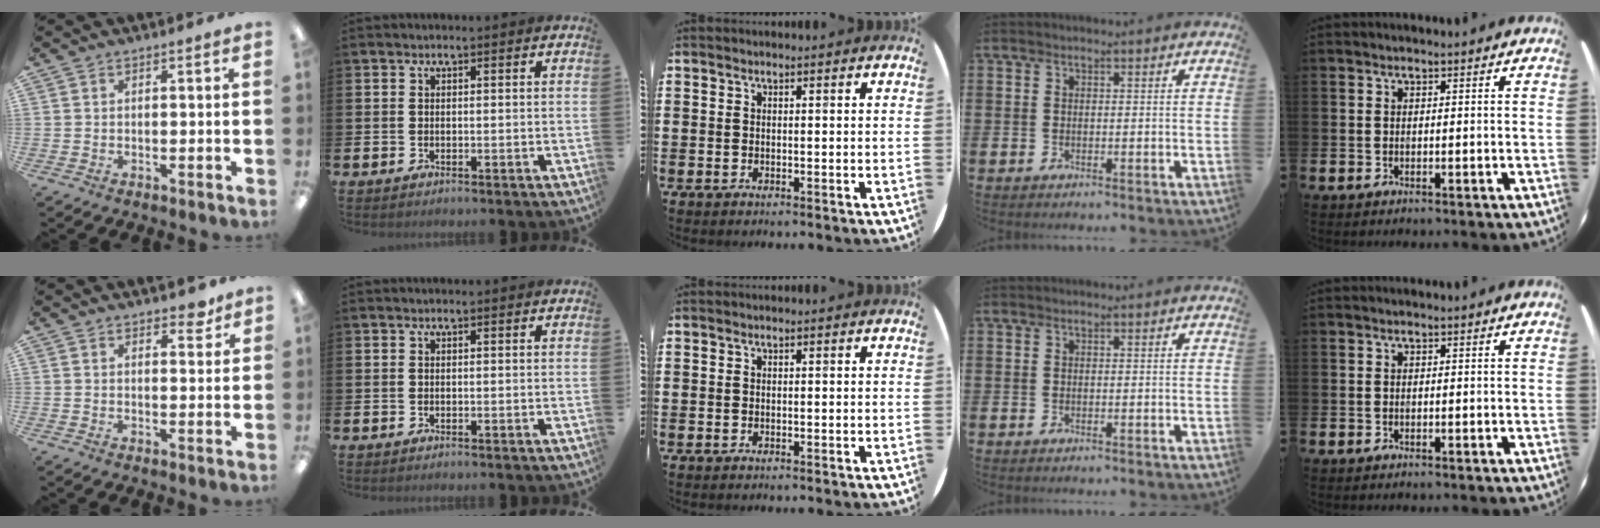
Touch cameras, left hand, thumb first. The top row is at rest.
{"thumb": {"total": 3.7, "force": [3.0, 1.5, 1.5], "torque": [-0.002, -0.017, 0.049]}}